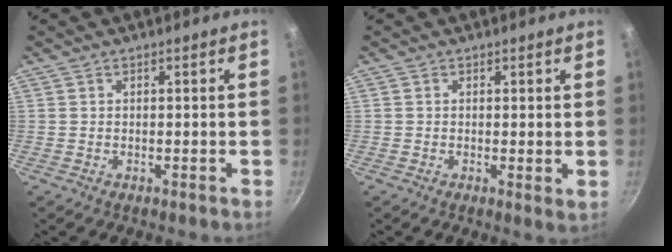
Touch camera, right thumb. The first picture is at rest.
{"total": 1.5, "force": [0.4, 0.5, 1.4], "torque": [-0.019, -0.007, 0.002]}